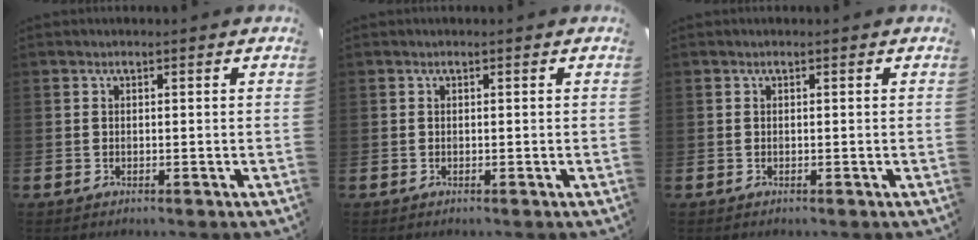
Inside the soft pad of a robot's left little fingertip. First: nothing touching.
{"total": 0.0}
{"total": 0.0}